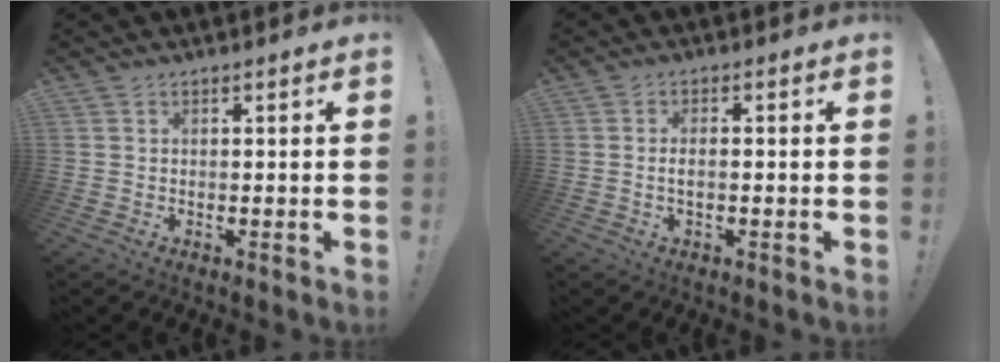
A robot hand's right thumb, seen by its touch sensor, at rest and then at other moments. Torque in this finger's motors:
{"motor_torque": [-0.06, -0.05, -0.19, 0.25, -0.07]}